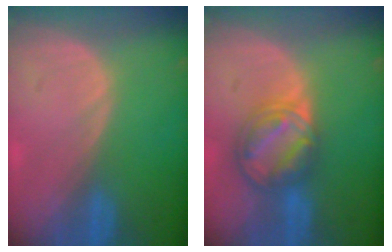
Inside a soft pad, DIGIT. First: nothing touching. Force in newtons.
{"total": 8.1, "press": 6.9, "slide": 4.2}